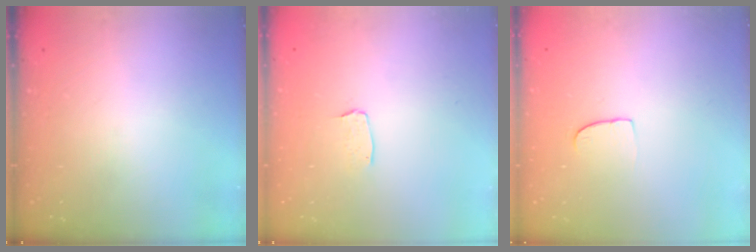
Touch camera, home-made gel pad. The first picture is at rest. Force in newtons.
{"total": 3.0, "press": 3.0, "slide": 0.2}
{"total": 4.8, "press": 4.8, "slide": 0.4}